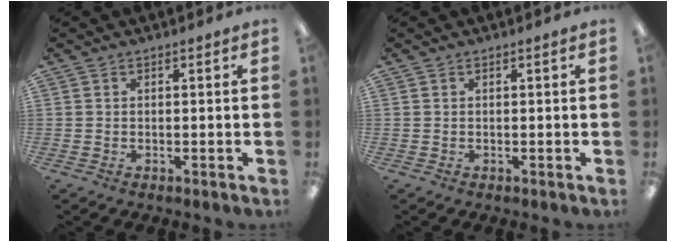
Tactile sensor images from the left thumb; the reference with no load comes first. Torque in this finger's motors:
{"motor_torque": [0.00, 0.00, 0.03, -0.01, 0.00]}